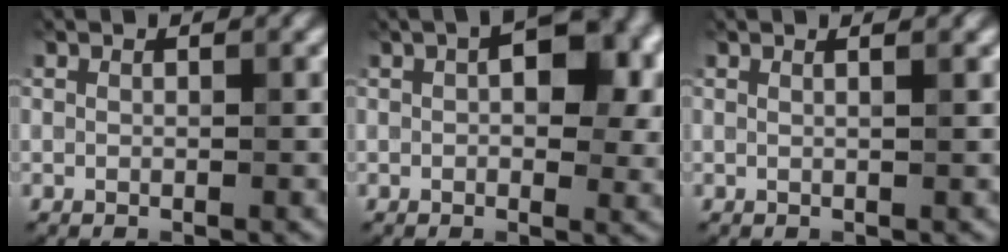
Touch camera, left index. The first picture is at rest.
{"total": 8.1, "force": [2.3, 4.4, 6.4], "torque": [-0.077, 0.014, 0.023]}
{"total": 2.2, "force": [1.2, 1.1, 1.5], "torque": [0.001, 0.004, -0.014]}